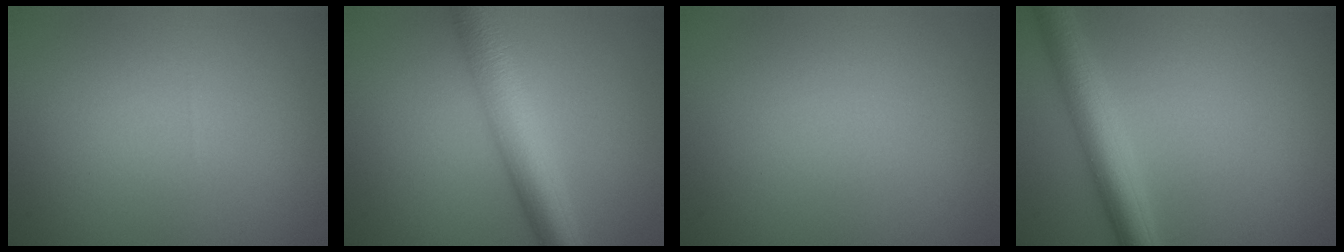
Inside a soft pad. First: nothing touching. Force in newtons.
{"total": 6.9, "press": 6.9, "slide": 0.0}
{"total": 0.0}
{"total": 4.9, "press": 4.9, "slide": 0.2}